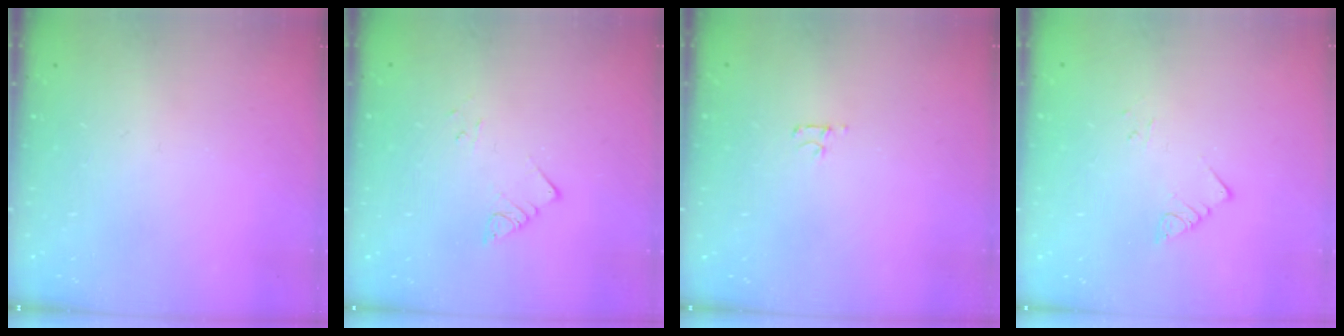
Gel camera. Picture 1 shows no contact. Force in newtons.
{"total": 2.9, "press": 2.9, "slide": 0.4}
{"total": 3.1, "press": 3.1, "slide": 0.4}
{"total": 2.8, "press": 2.8, "slide": 0.2}